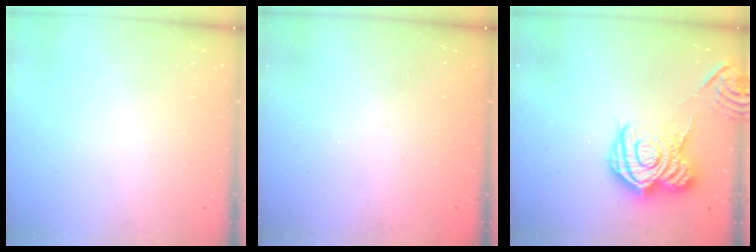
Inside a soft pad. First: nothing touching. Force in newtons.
{"total": 2.4, "press": 2.3, "slide": 0.8}
{"total": 14.4, "press": 14.4, "slide": 1.0}